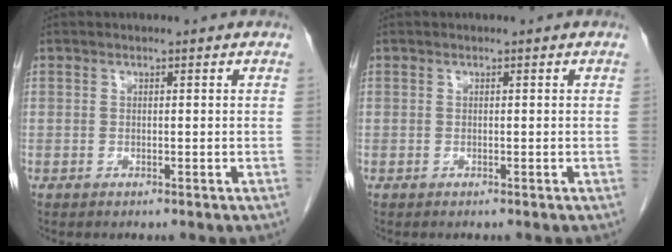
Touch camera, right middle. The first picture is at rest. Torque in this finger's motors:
{"motor_torque": [0.01, 0.00, -0.02, 0.01]}